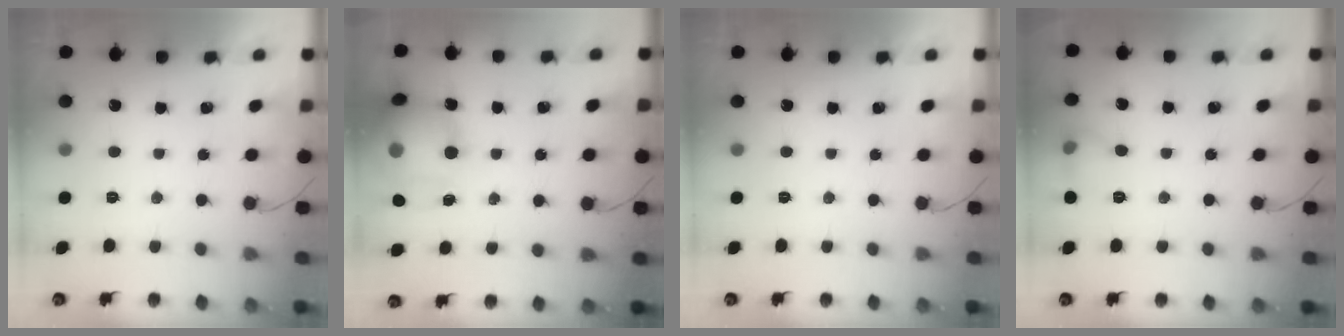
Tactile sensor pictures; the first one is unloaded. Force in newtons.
{"total": 16.0, "press": 15.7, "slide": 3.1}
{"total": 0.0}
{"total": 5.9, "press": 5.7, "slide": 1.4}